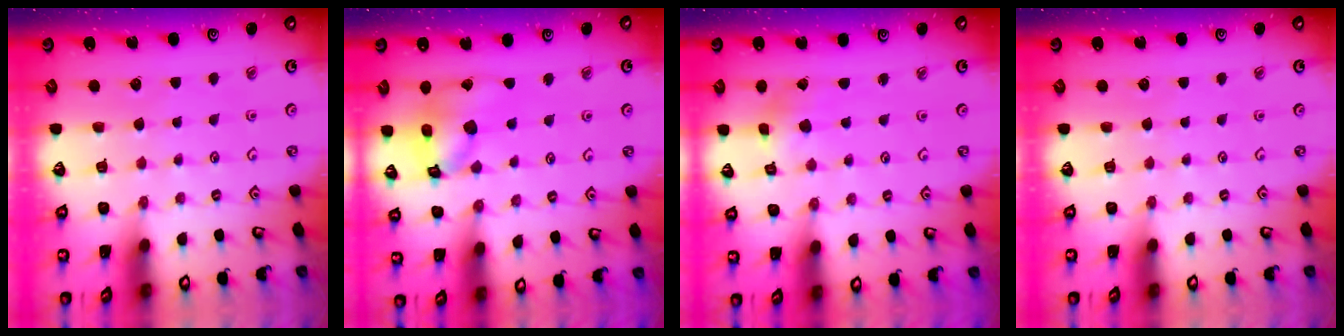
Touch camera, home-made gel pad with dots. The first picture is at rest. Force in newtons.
{"total": 14.1, "press": 13.9, "slide": 2.0}
{"total": 1.3, "press": 1.3, "slide": 0.2}
{"total": 0.0}